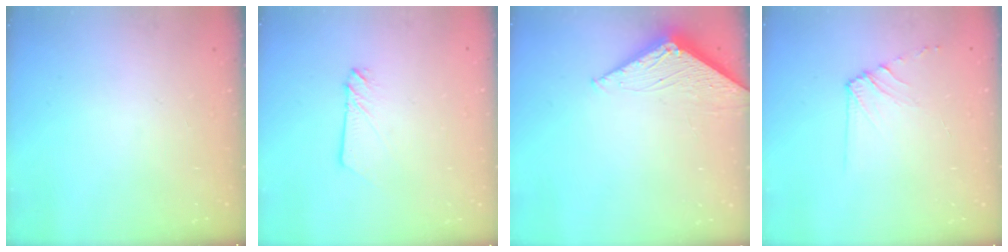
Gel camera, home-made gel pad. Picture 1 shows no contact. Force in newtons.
{"total": 2.3, "press": 2.3, "slide": 0.3}
{"total": 4.0, "press": 4.0, "slide": 0.1}
{"total": 6.8, "press": 6.7, "slide": 0.8}